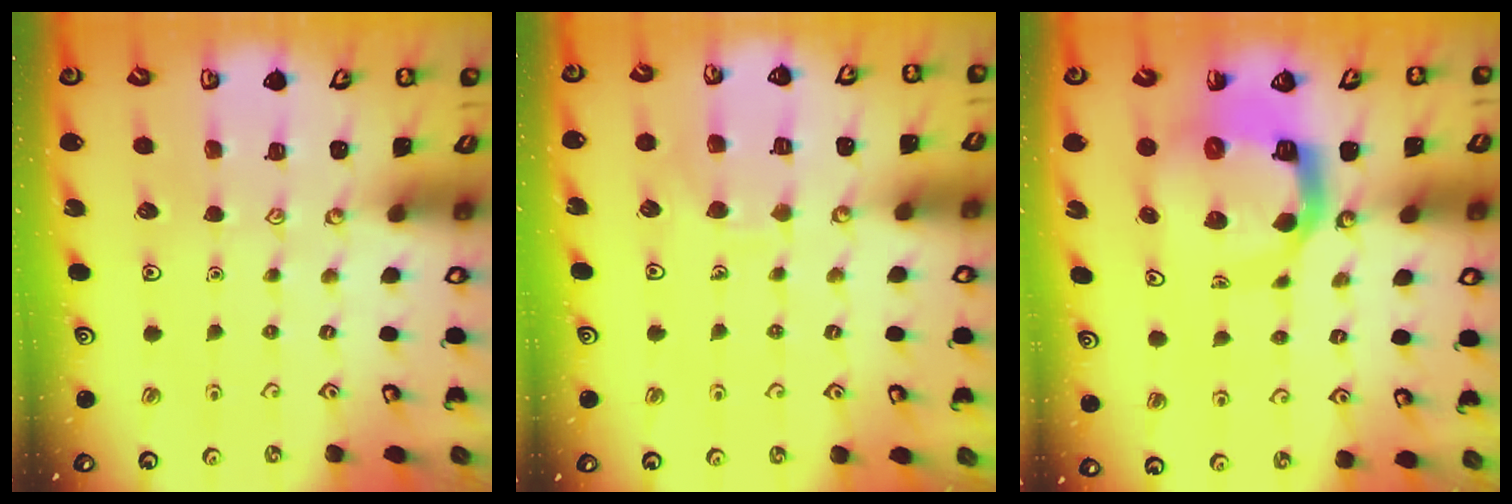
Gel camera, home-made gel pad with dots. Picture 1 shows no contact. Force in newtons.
{"total": 6.6, "press": 6.6, "slide": 0.6}
{"total": 12.1, "press": 12.0, "slide": 1.4}